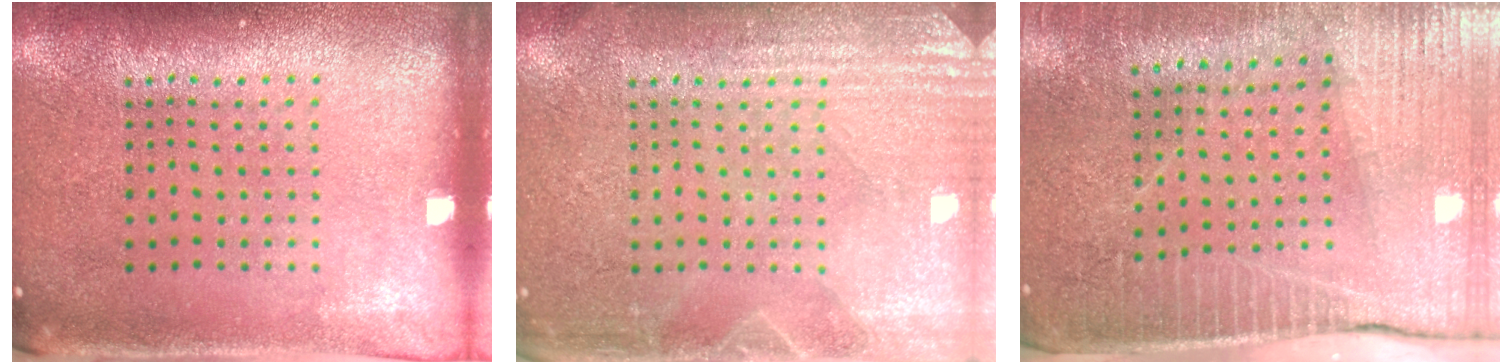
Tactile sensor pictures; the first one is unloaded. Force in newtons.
{"total": 3.4, "press": 3.4, "slide": 0.5}
{"total": 3.6, "press": 3.5, "slide": 0.9}